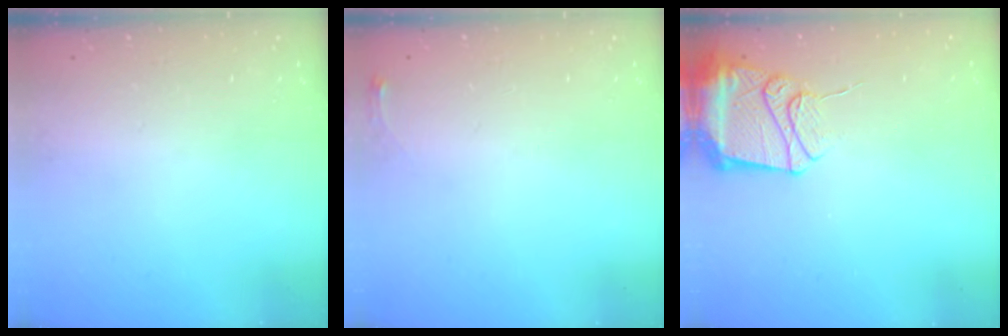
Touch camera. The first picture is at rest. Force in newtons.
{"total": 3.6, "press": 3.6, "slide": 0.5}
{"total": 12.8, "press": 12.8, "slide": 1.1}